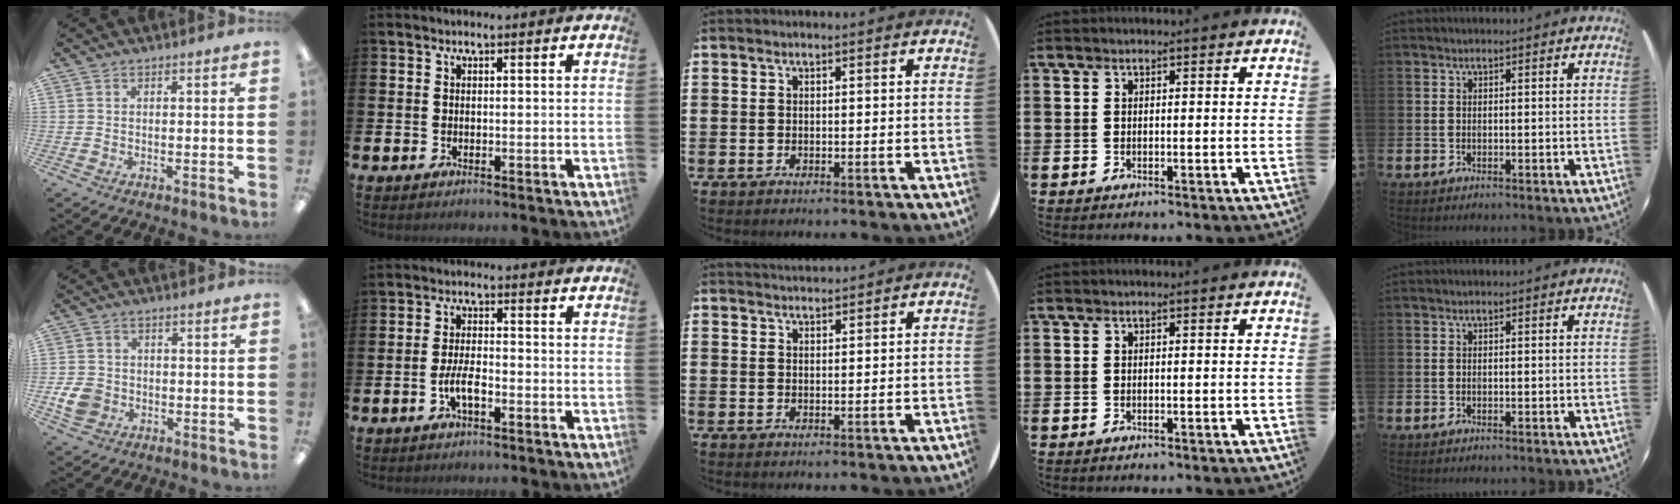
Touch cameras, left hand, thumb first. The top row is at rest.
{"thumb": {"total": 6.0, "force": [-1.6, 5.0, 2.9], "torque": [-0.059, 0.006, -0.029]}, "index": {"total": 3.7, "force": [-1.5, 1.3, 3.1], "torque": [-0.076, 0.005, -0.030]}, "middle": {"total": 1.4, "force": [1.4, 0.1, 0.0], "torque": [-0.001, -0.001, 0.028]}}